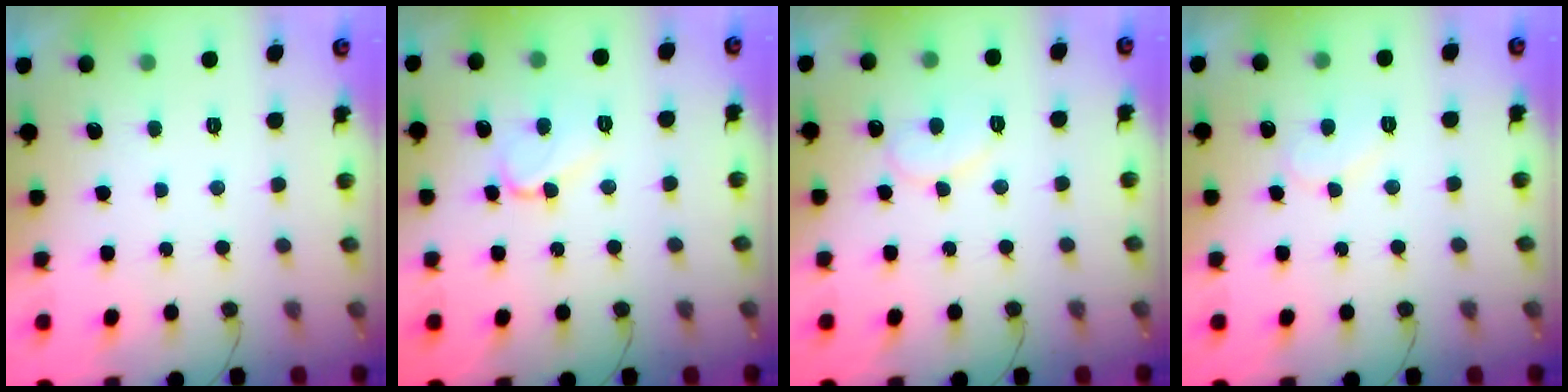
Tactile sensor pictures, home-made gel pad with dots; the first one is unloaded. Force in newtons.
{"total": 8.0, "press": 7.9, "slide": 1.0}
{"total": 8.8, "press": 8.8, "slide": 0.7}
{"total": 7.7, "press": 7.7, "slide": 0.5}